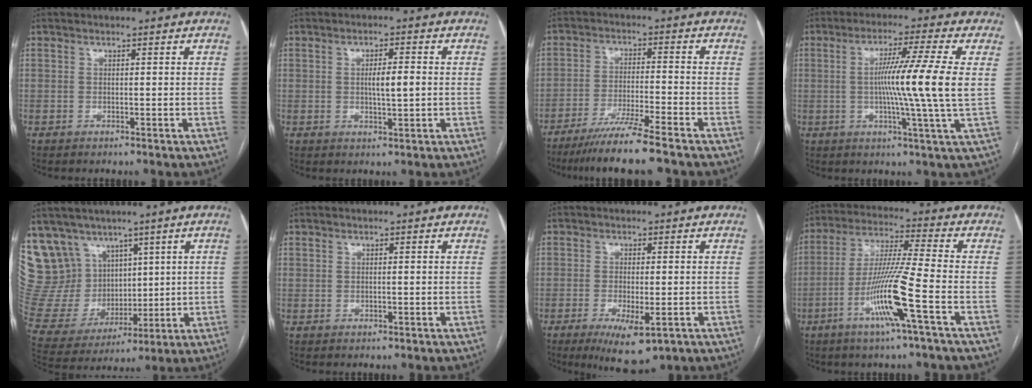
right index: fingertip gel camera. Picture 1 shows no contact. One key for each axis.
{"total": 3.9, "fx": 0.0, "fy": 0.6, "fz": 3.9, "tx": -0.063, "ty": 0.000, "tz": 0.001}
{"total": 9.2, "fx": -7.4, "fy": -1.0, "fz": 5.5, "tx": -0.086, "ty": -0.030, "tz": -0.128}
{"total": 11.6, "fx": 0.5, "fy": -2.4, "fz": 11.4, "tx": -0.192, "ty": -0.010, "tz": 0.005}
{"total": 16.1, "fx": 10.1, "fy": 11.5, "fz": 4.8, "tx": -0.112, "ty": 0.056, "tz": 0.222}
{"total": 0.0}
{"total": 7.3, "fx": -3.5, "fy": 2.1, "fz": 6.0, "tx": -0.093, "ty": -0.016, "tz": -0.046}
{"total": 12.4, "fx": -4.9, "fy": -1.3, "fz": 11.3, "tx": -0.224, "ty": -0.011, "tz": -0.097}